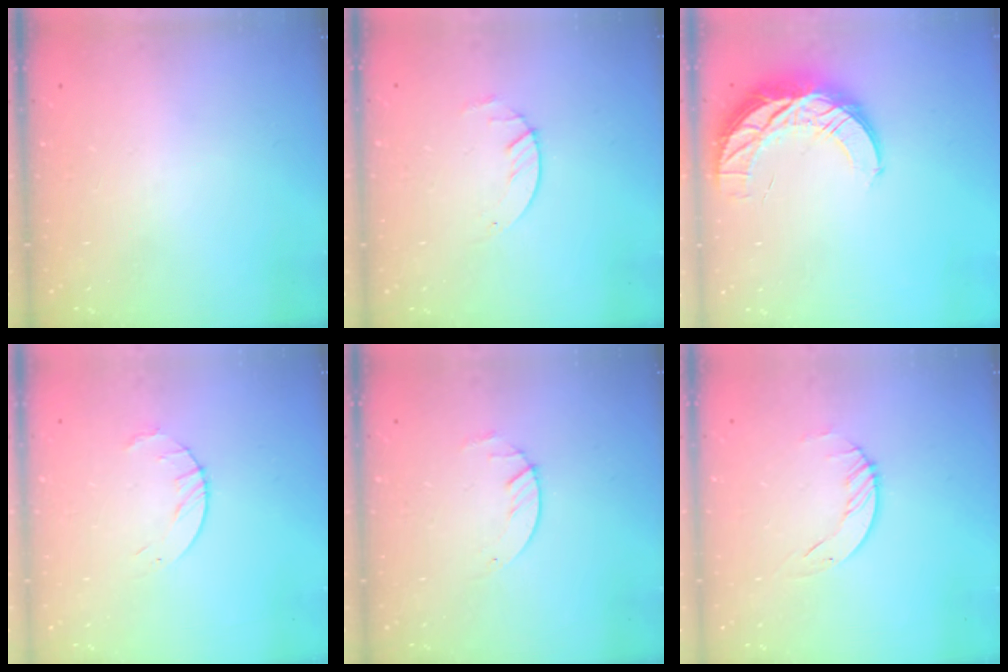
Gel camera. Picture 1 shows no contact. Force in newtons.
{"total": 1.8, "press": 1.8, "slide": 0.2}
{"total": 11.6, "press": 11.6, "slide": 0.9}
{"total": 3.5, "press": 3.5, "slide": 0.4}
{"total": 1.8, "press": 1.8, "slide": 0.2}
{"total": 2.3, "press": 2.3, "slide": 0.3}